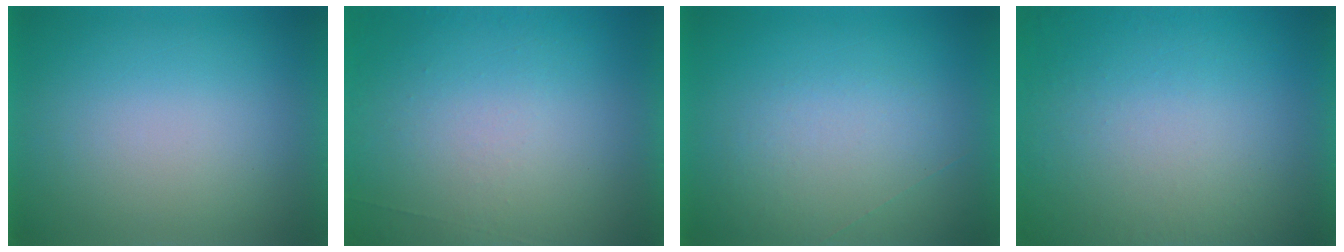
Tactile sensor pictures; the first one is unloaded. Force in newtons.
{"total": 6.8}
{"total": 1.0}
{"total": 1.2}